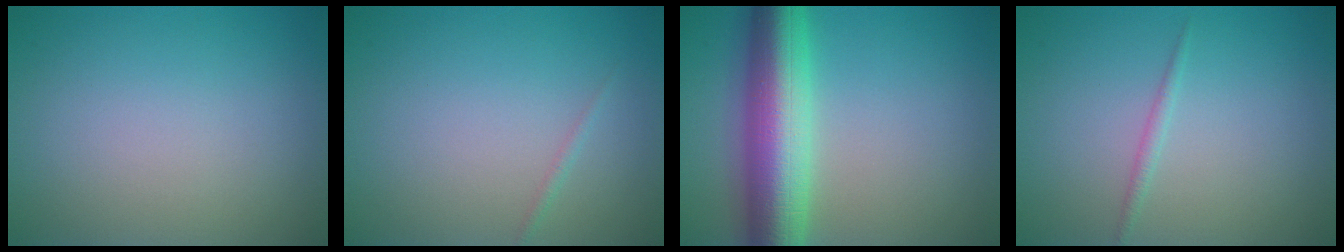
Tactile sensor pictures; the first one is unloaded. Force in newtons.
{"total": 0.6, "press": 0.5, "slide": 0.0}
{"total": 9.5, "press": 9.5, "slide": 0.1}
{"total": 0.8, "press": 0.8, "slide": 0.0}